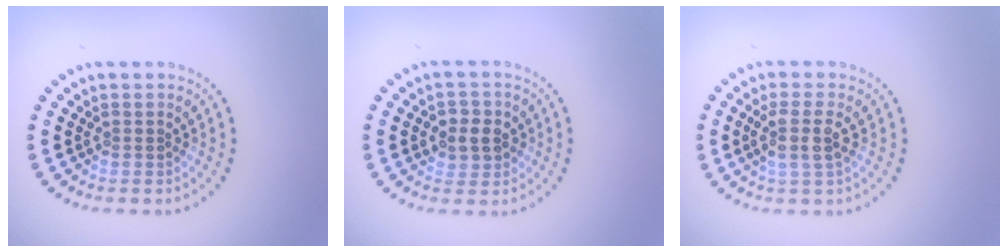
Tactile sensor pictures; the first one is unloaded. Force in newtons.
{"total": 2.8, "press": 2.7, "slide": 0.6}
{"total": 2.7, "press": 2.3, "slide": 1.5}